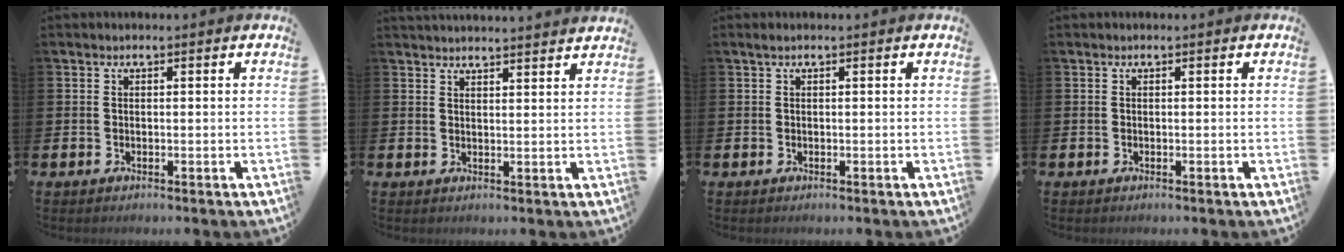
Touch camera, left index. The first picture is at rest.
{"total": 3.0, "force": [3.0, -0.2, -0.1], "torque": [-0.004, -0.017, 0.055]}
{"total": 0.6, "force": [0.2, 0.0, 0.5], "torque": [-0.016, 0.005, 0.004]}
{"total": 0.0}